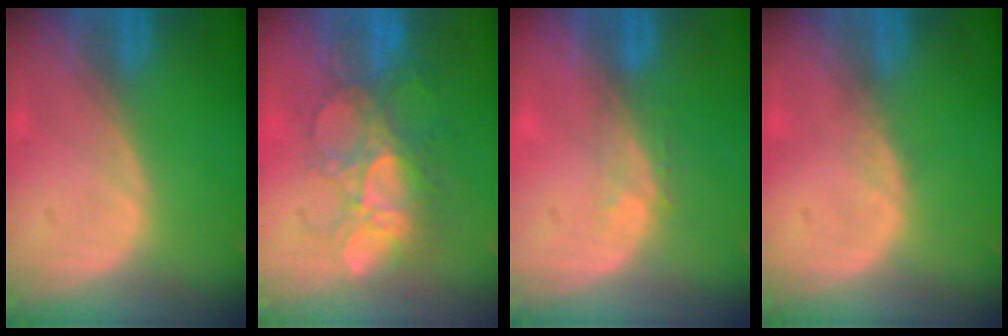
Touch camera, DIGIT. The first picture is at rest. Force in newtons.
{"total": 8.6, "press": 8.3, "slide": 2.4}
{"total": 2.8, "press": 2.1, "slide": 1.7}
{"total": 0.7, "press": 0.6, "slide": 0.2}